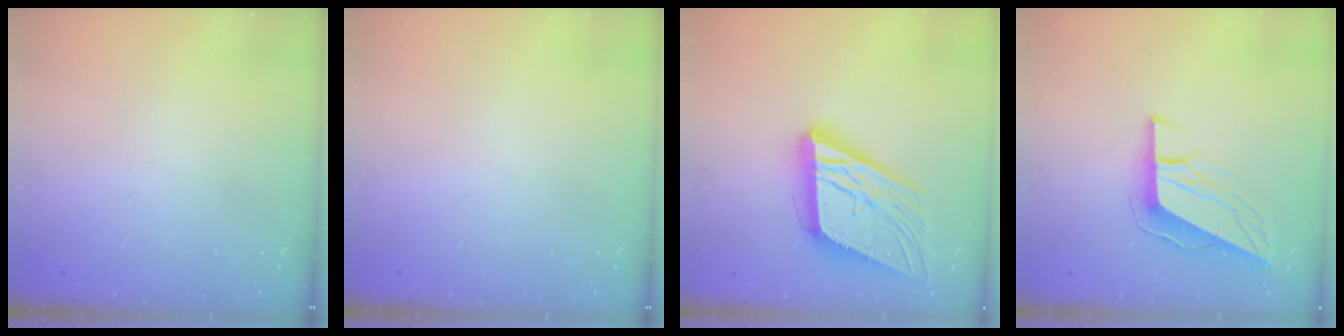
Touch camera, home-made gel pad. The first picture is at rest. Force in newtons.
{"total": 0.0}
{"total": 18.8, "press": 18.5, "slide": 3.5}
{"total": 10.7, "press": 10.2, "slide": 3.3}